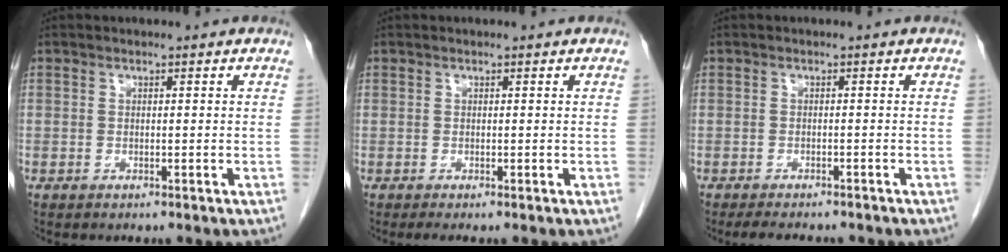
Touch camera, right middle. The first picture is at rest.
{"total": 1.1, "force": [-0.8, 0.0, 0.7], "torque": [-0.010, -0.003, -0.012]}
{"total": 6.5, "force": [-5.6, 1.7, 2.9], "torque": [-0.039, -0.006, -0.073]}